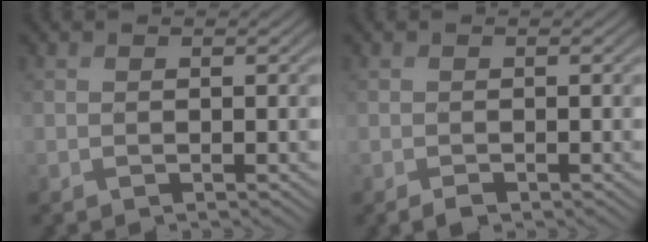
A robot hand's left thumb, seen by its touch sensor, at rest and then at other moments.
{"total": 1.0, "force": [-0.7, 0.4, 0.5], "torque": [-0.010, -0.003, -0.013]}